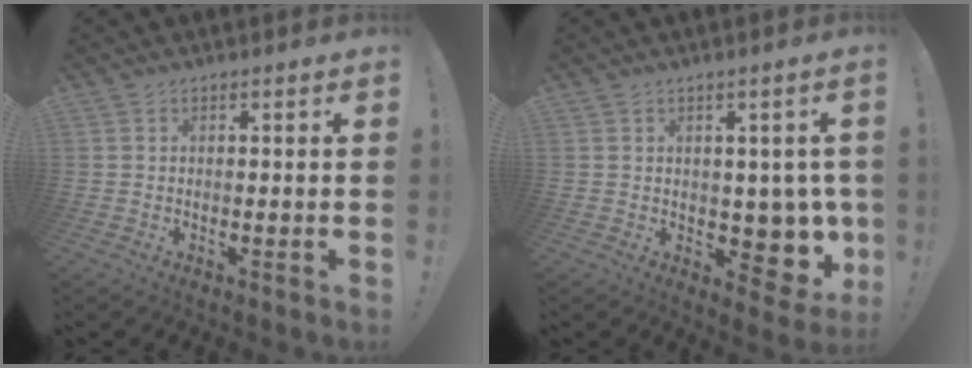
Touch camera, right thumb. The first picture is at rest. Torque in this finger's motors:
{"motor_torque": [0.01, 0.04, -0.08, 0.07, 0.19]}